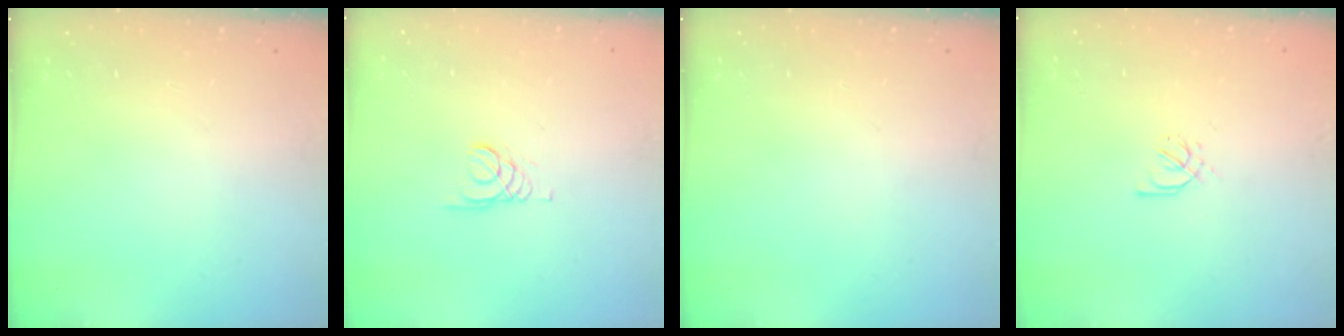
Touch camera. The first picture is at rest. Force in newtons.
{"total": 1.4, "press": 1.4, "slide": 0.2}
{"total": 0.0}
{"total": 2.6, "press": 2.5, "slide": 0.7}